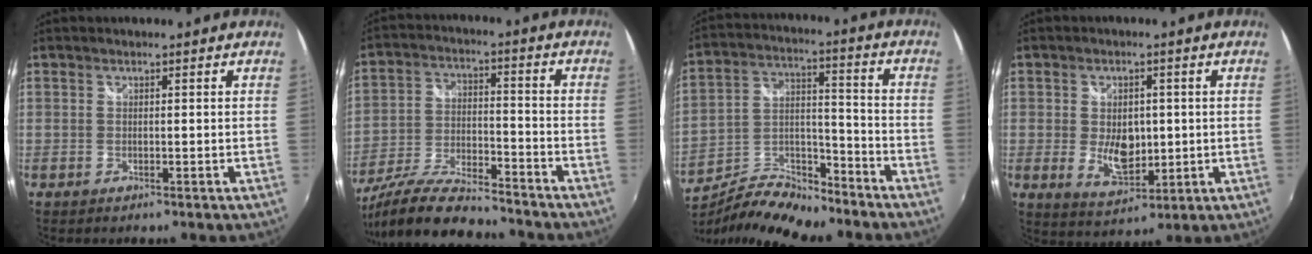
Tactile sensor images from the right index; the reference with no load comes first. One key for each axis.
{"total": 17.4, "fx": -14.8, "fy": 3.7, "fz": 8.3, "tx": -0.176, "ty": -0.025, "tz": -0.257}
{"total": 14.1, "fx": -11.2, "fy": 4.8, "fz": 7.1, "tx": -0.146, "ty": 0.007, "tz": -0.200}
{"total": 7.7, "fx": -0.4, "fy": 4.7, "fz": 6.1, "tx": -0.109, "ty": -0.009, "tz": 0.002}